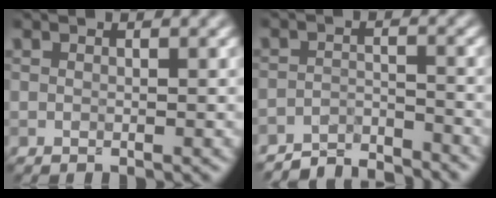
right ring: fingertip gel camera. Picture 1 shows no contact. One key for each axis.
{"total": 4.5, "fx": -4.4, "fy": 0.8, "fz": 0.5, "tx": -0.010, "ty": -0.001, "tz": -0.082}